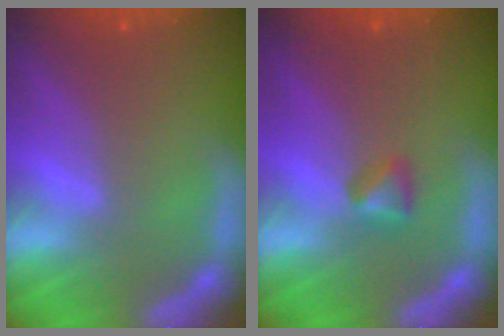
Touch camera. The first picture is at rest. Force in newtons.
{"total": 1.4}